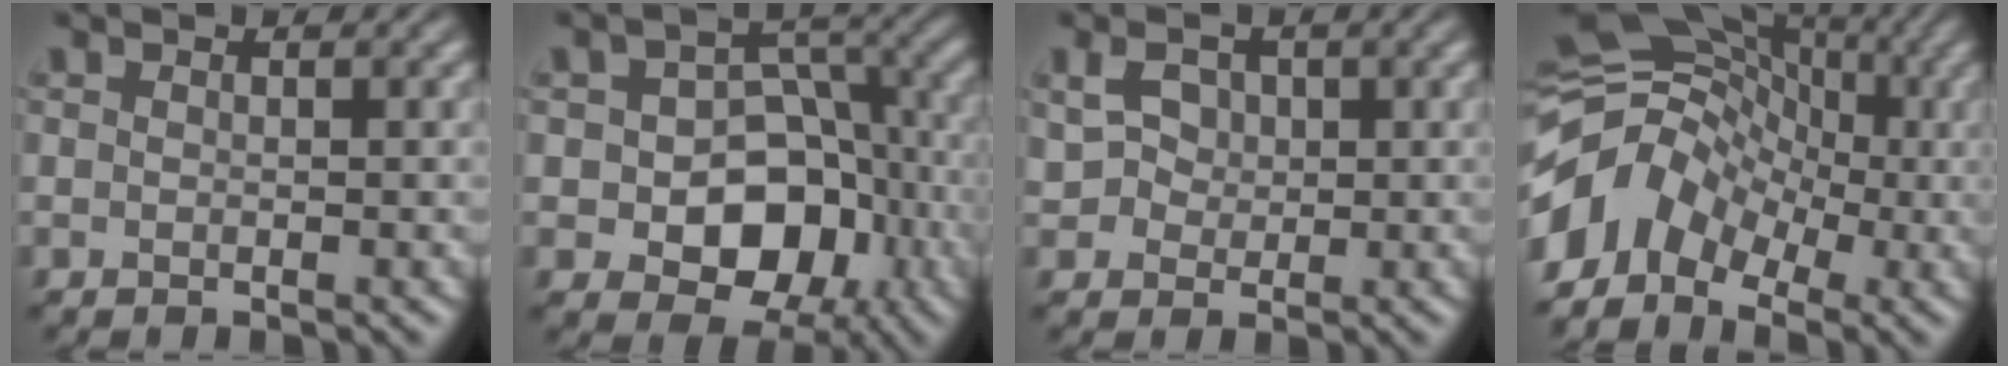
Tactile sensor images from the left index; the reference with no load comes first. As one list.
[{"total": 9.7, "force": [-3.0, 7.4, 5.4], "torque": [-0.045, 0.003, -0.060]}, {"total": 2.2, "force": [0.7, 1.9, 0.8], "torque": [-0.010, 0.006, 0.011]}, {"total": 7.5, "force": [-3.0, 5.6, 4.0], "torque": [-0.064, 0.015, -0.075]}]